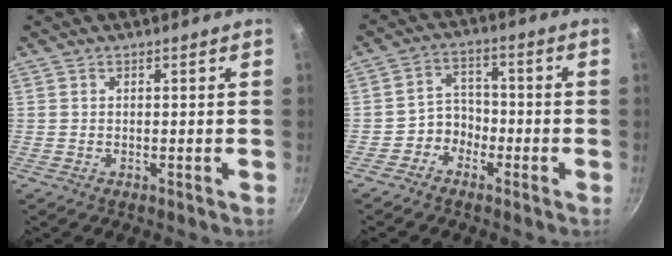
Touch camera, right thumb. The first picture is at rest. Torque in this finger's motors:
{"motor_torque": [-0.28, -0.40, -0.16, 0.00, 0.05]}